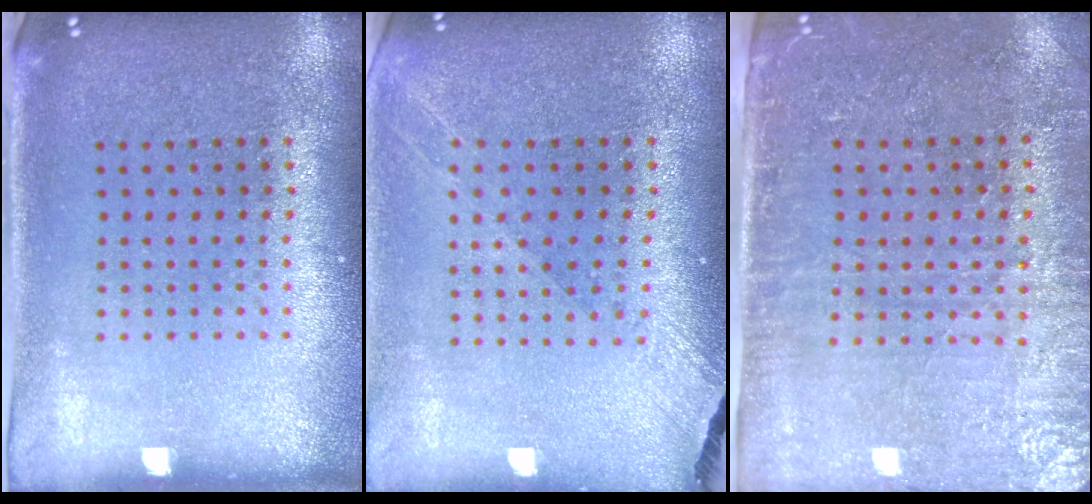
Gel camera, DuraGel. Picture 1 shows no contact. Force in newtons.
{"total": 1.3, "press": 1.2, "slide": 0.3}
{"total": 3.4, "press": 3.1, "slide": 1.3}